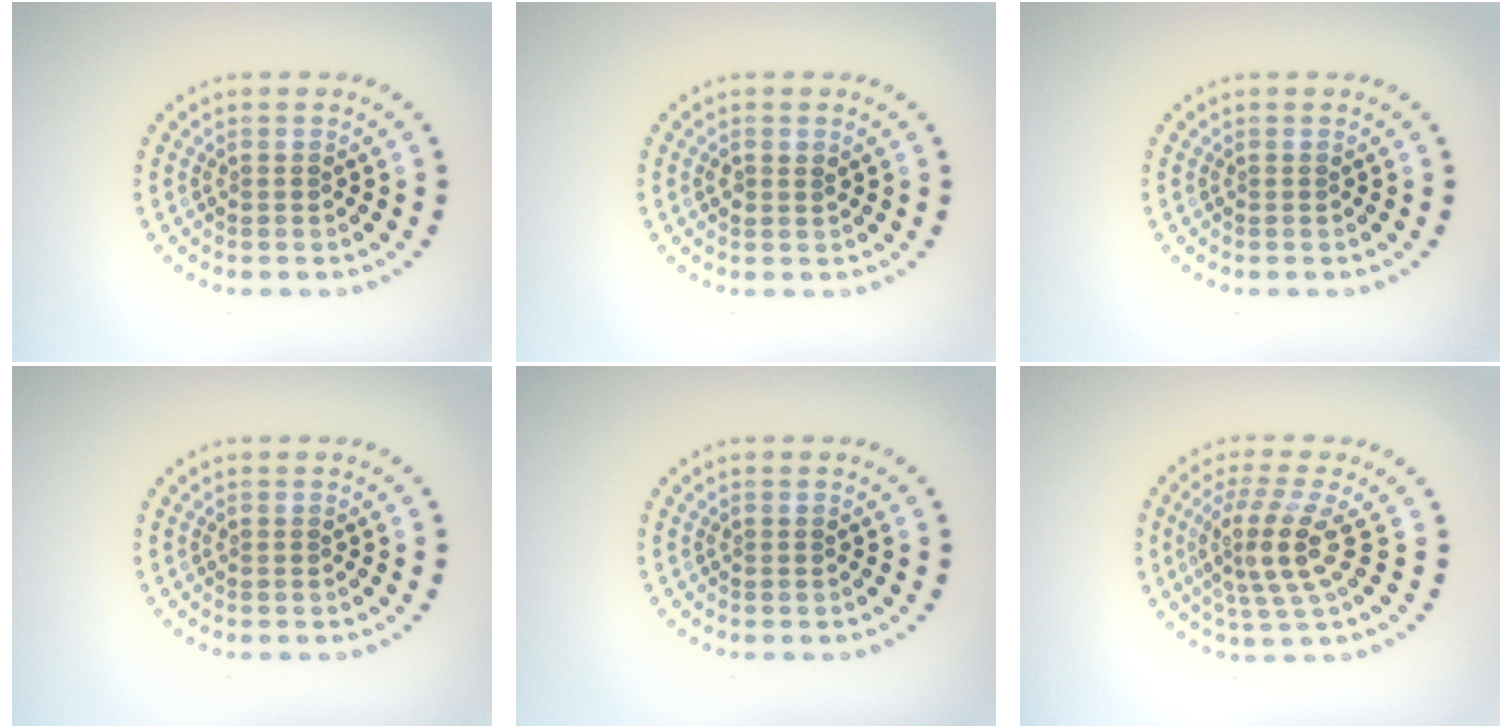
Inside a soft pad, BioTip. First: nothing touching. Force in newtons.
{"total": 1.1, "press": 1.0, "slide": 0.4}
{"total": 0.0}
{"total": 0.0}
{"total": 0.0}
{"total": 4.0, "press": 3.1, "slide": 2.6}